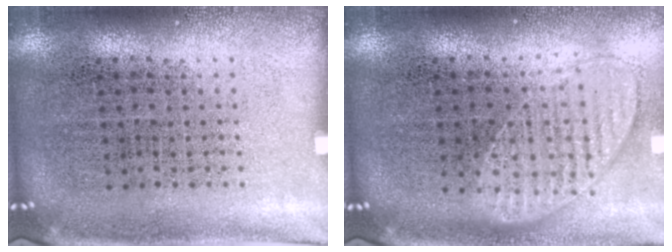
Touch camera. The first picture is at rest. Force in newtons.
{"total": 1.0, "press": 1.0, "slide": 0.2}